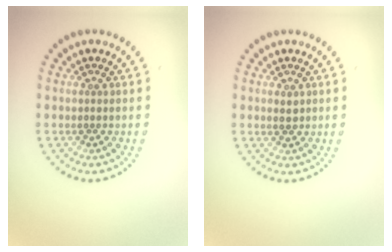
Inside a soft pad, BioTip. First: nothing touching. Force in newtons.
{"total": 0.9, "press": 0.9, "slide": 0.1}